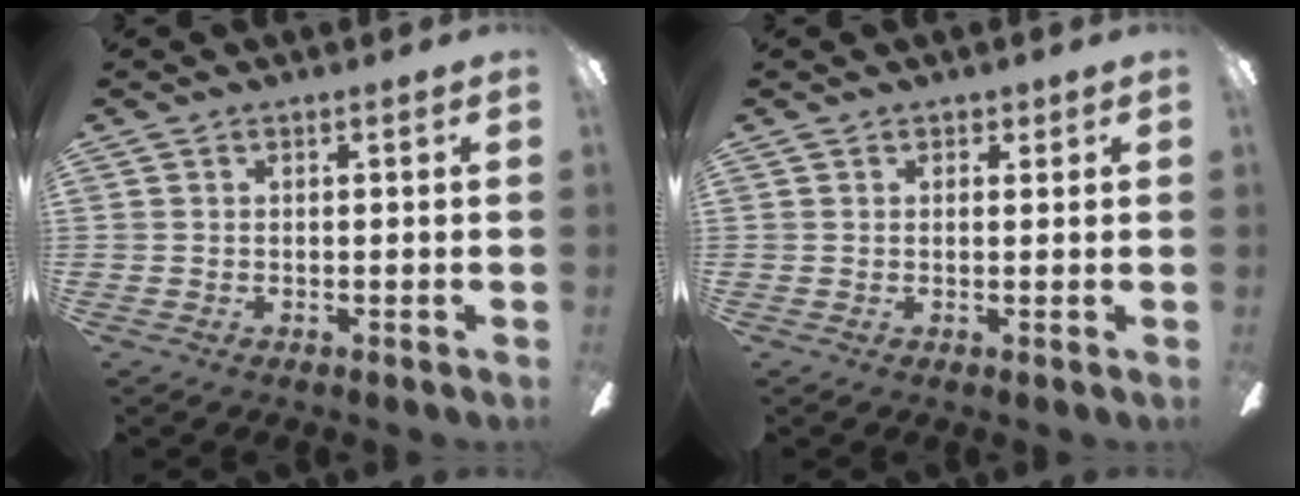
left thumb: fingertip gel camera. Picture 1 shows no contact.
{"total": 1.1, "force": [0.9, 0.7, 0.2], "torque": [0.003, -0.002, 0.014]}